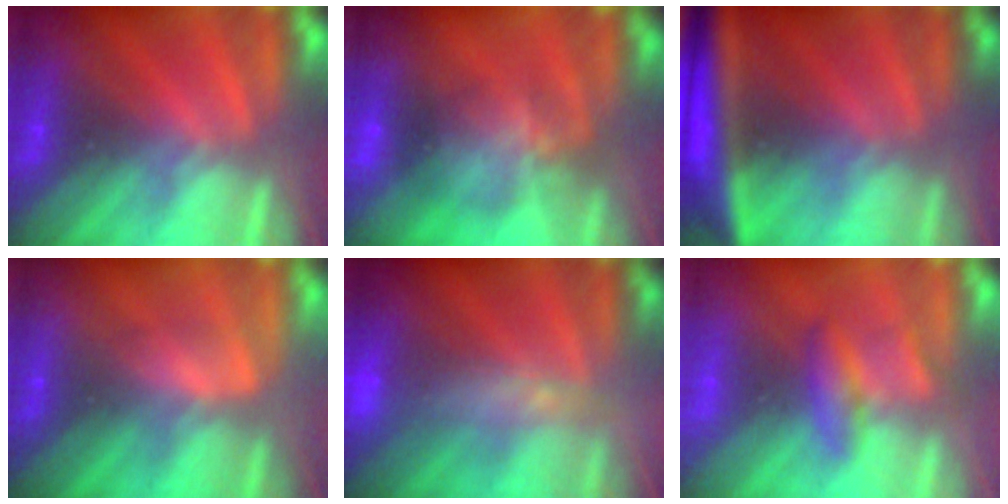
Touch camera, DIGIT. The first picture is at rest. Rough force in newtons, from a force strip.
{"total": 7.0}
{"total": 5.8}
{"total": 2.6}
{"total": 9.8}
{"total": 2.2}